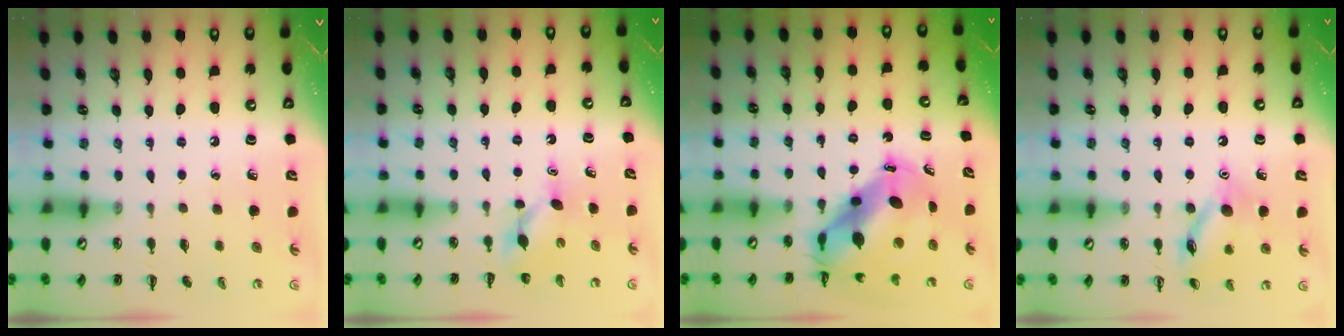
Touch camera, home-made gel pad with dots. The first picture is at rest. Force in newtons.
{"total": 4.0, "press": 3.9, "slide": 1.0}
{"total": 11.2, "press": 10.8, "slide": 3.0}
{"total": 12.3, "press": 12.3, "slide": 0.7}